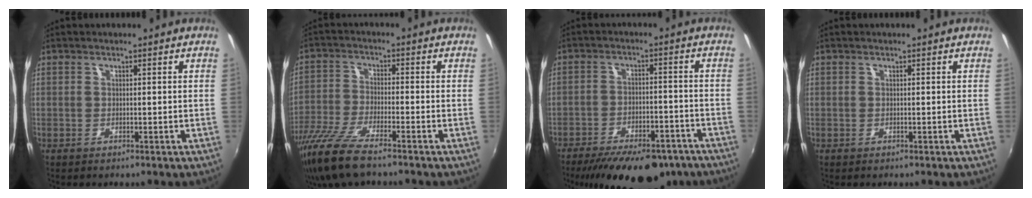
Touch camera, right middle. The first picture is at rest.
{"total": 11.6, "force": [-8.8, 1.8, 7.2], "torque": [-0.164, -0.036, -0.173]}
{"total": 19.6, "force": [-14.8, 7.6, 10.4], "torque": [-0.196, -0.026, -0.201]}
{"total": 0.0}